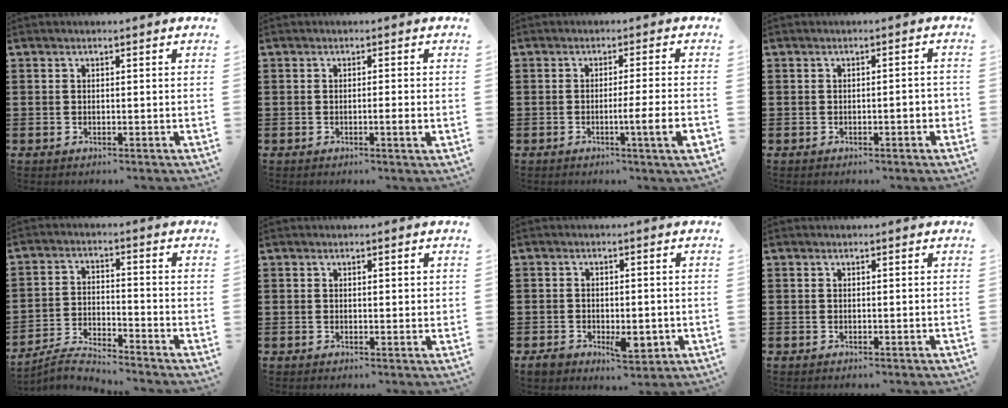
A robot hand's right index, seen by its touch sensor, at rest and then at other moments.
{"total": 2.0, "force": [-0.6, 0.0, 1.9], "torque": [-0.030, -0.005, -0.011]}
{"total": 5.8, "force": [-1.9, -0.4, 5.5], "torque": [-0.081, -0.018, -0.033]}
{"total": 2.2, "force": [-0.7, 0.4, 2.0], "torque": [-0.033, 0.001, -0.011]}
{"total": 4.2, "force": [-4.1, 0.0, 0.6], "torque": [-0.023, 0.002, -0.086]}
{"total": 0.7, "force": [0.2, 0.1, 0.6], "torque": [-0.012, 0.002, 0.004]}
{"total": 4.7, "force": [-1.8, 2.7, 3.4], "torque": [-0.064, 0.005, -0.031]}
{"total": 0.0}